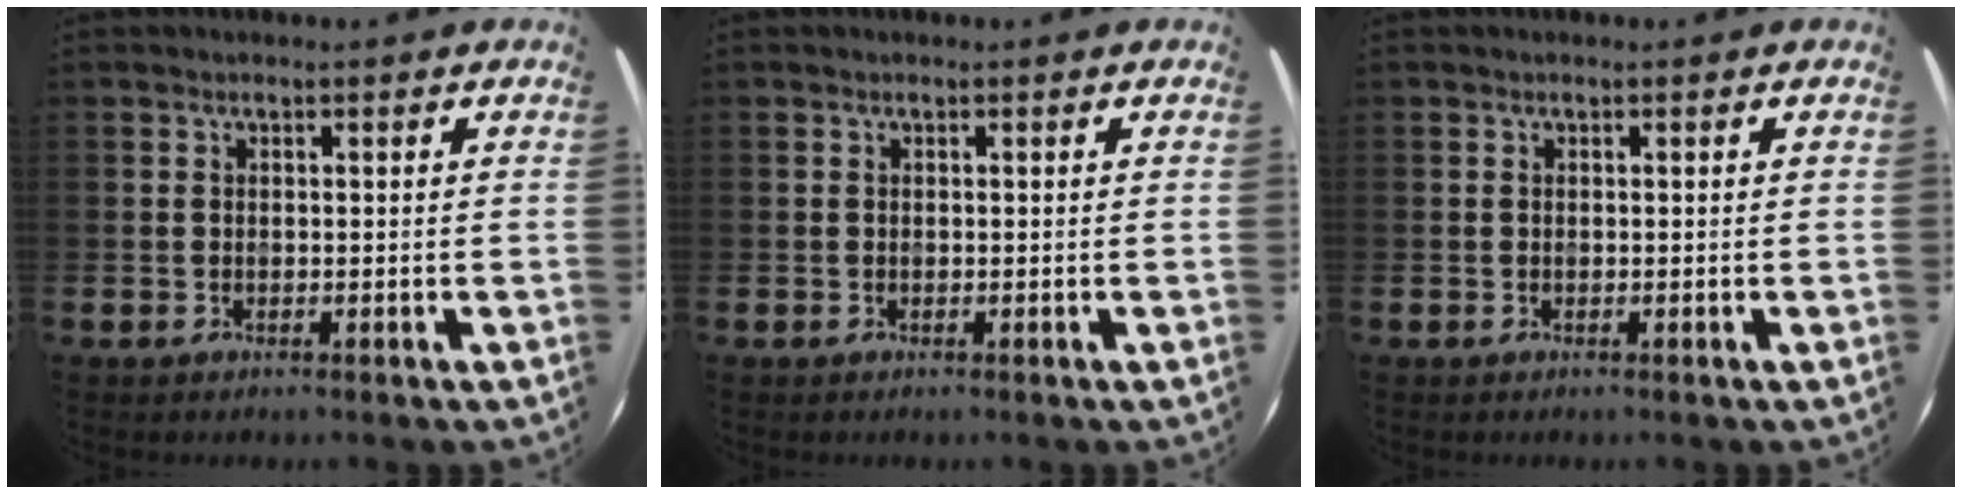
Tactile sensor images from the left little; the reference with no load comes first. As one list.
[{"total": 0.0}, {"total": 0.0}]